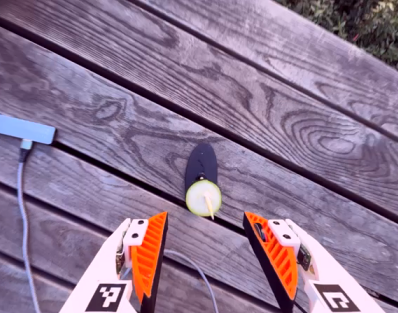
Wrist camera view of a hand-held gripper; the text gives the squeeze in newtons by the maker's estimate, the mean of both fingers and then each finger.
{"total": 0.0}